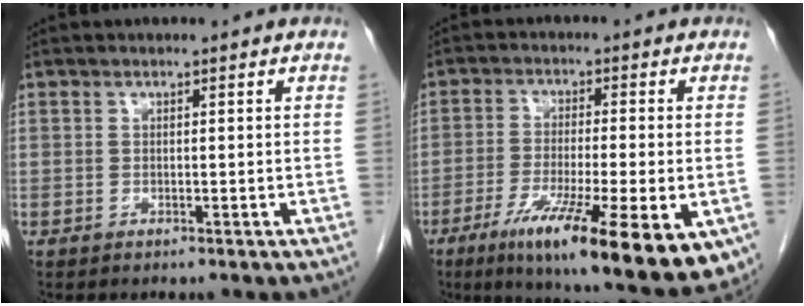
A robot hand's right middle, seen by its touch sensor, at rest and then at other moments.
{"total": 19.6, "force": [-10.1, 3.0, 16.5], "torque": [-0.198, -0.041, -0.155]}